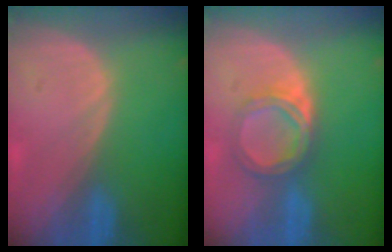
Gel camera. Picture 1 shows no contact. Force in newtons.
{"total": 4.8, "press": 4.8, "slide": 0.5}